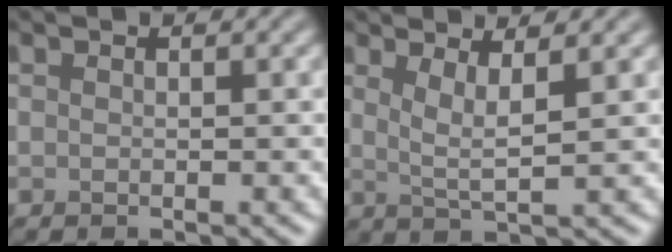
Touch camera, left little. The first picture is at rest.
{"total": 2.9, "force": [1.3, 0.6, 2.5], "torque": [-0.043, -0.008, 0.026]}